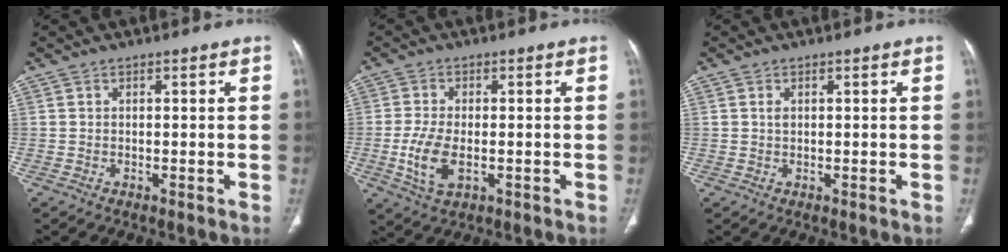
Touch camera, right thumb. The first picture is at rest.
{"total": 7.2, "force": [-1.6, 3.8, 5.9], "torque": [-0.129, -0.004, -0.025]}
{"total": 0.9, "force": [0.3, 0.5, 0.6], "torque": [-0.013, 0.003, 0.008]}